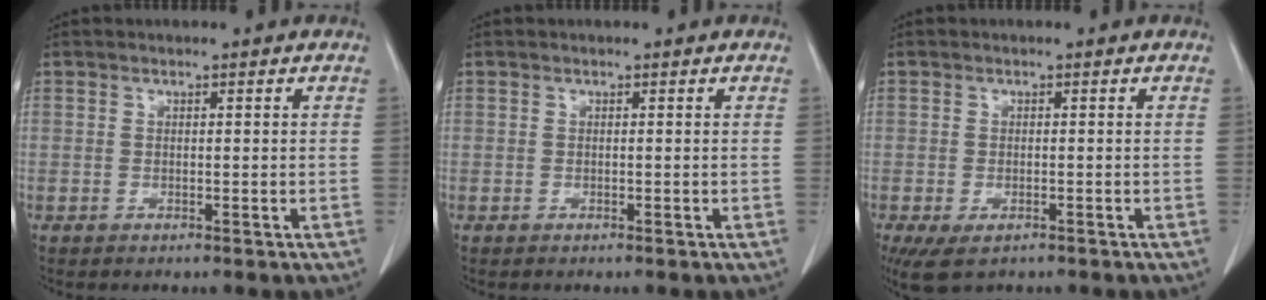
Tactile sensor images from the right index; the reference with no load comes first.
{"total": 0.0}
{"total": 5.3, "force": [-3.3, 2.6, 3.3], "torque": [-0.065, -0.013, -0.052]}